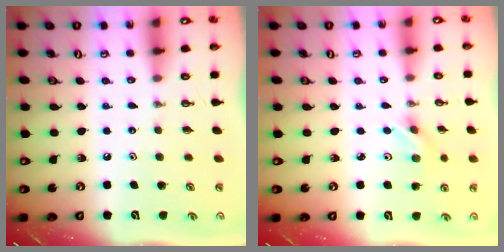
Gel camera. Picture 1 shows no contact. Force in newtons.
{"total": 2.6, "press": 2.4, "slide": 0.8}